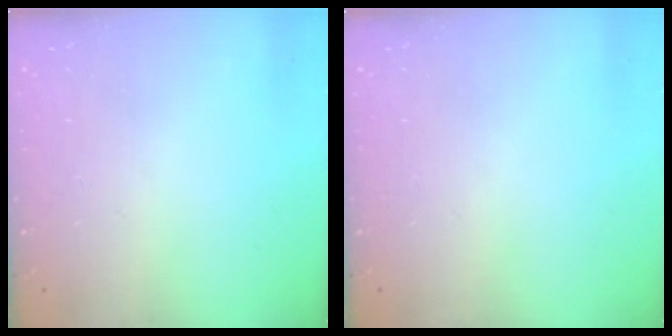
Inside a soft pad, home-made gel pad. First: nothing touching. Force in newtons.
{"total": 0.0}